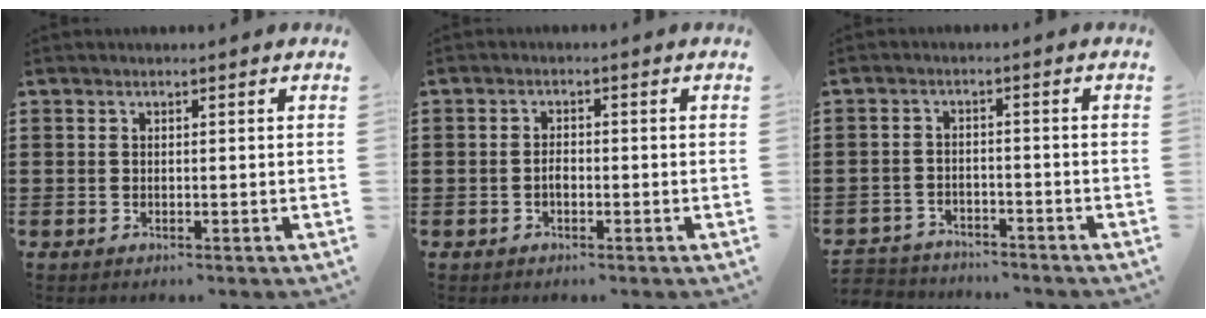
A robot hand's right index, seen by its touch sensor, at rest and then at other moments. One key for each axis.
{"total": 1.6, "fx": -0.4, "fy": 0.9, "fz": 1.2, "tx": -0.024, "ty": 0.002, "tz": -0.009}
{"total": 3.1, "fx": -3.1, "fy": 0.4, "fz": -0.3, "tx": -0.005, "ty": -0.001, "tz": -0.068}